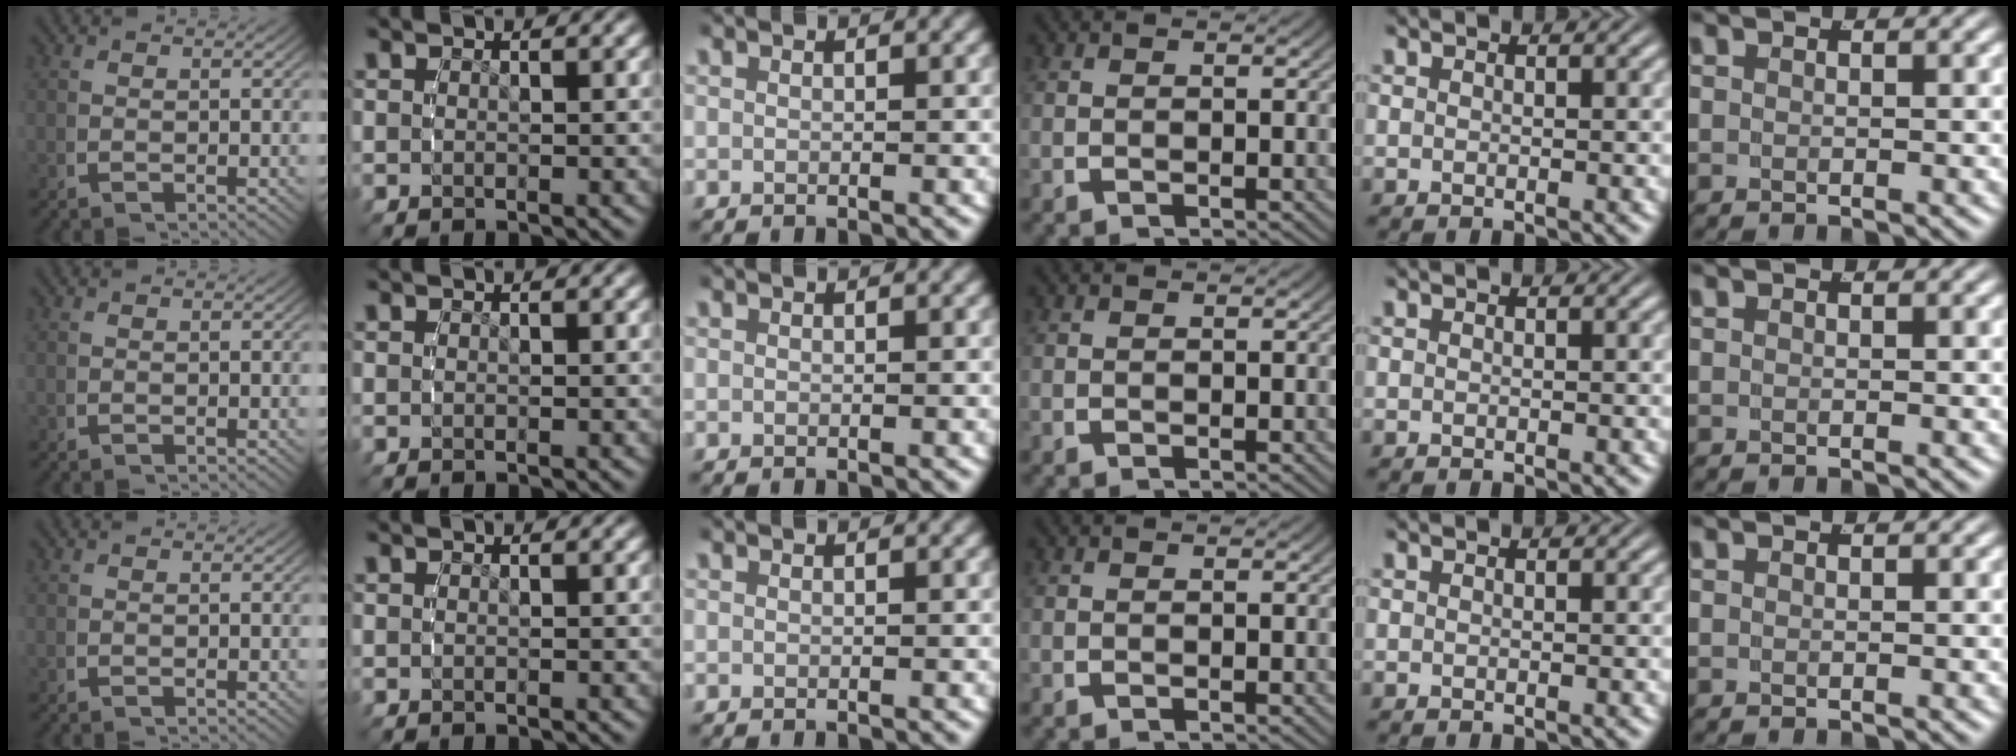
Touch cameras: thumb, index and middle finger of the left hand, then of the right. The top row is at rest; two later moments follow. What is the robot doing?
{"motion": "reach", "object": "sponge"}